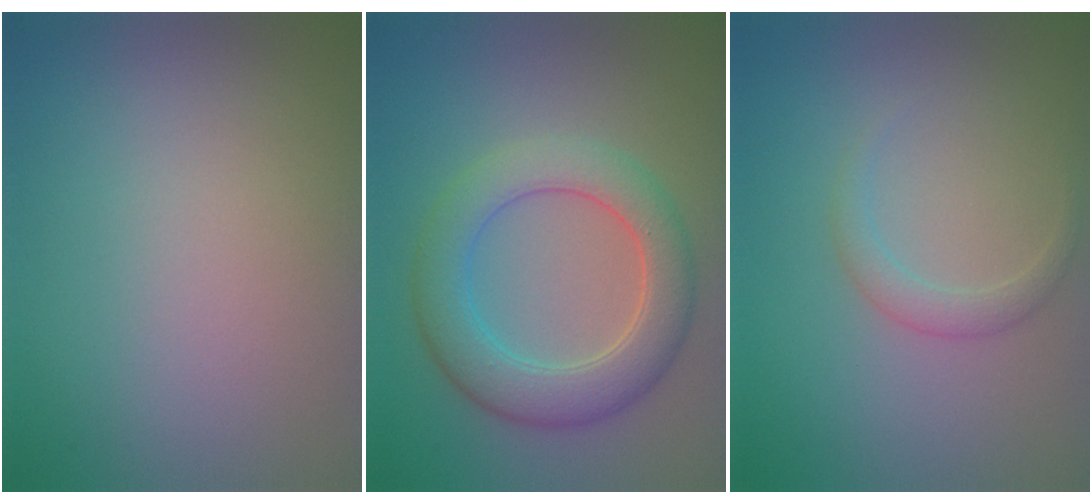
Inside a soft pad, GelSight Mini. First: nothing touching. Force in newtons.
{"total": 5.8, "press": 5.8, "slide": 0.3}
{"total": 1.5, "press": 1.5, "slide": 0.0}